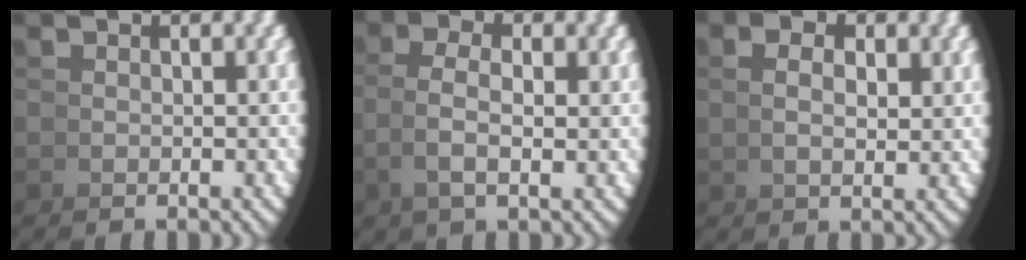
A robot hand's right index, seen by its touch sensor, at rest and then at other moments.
{"total": 2.2, "force": [0.6, 0.1, 2.1], "torque": [-0.047, -0.001, 0.017]}
{"total": 1.6, "force": [1.2, -0.1, 1.2], "torque": [-0.013, 0.002, 0.027]}